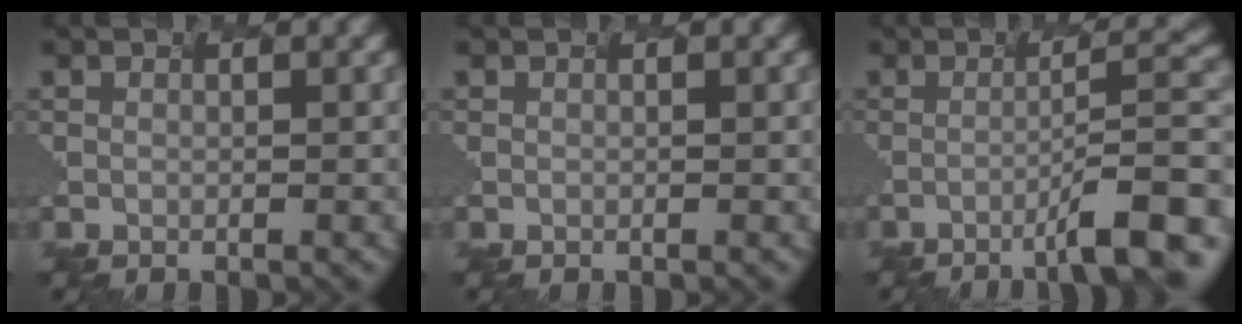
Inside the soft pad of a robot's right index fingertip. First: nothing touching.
{"total": 0.0}
{"total": 9.5, "force": [-3.4, 1.6, 8.8], "torque": [-0.108, 0.008, -0.048]}